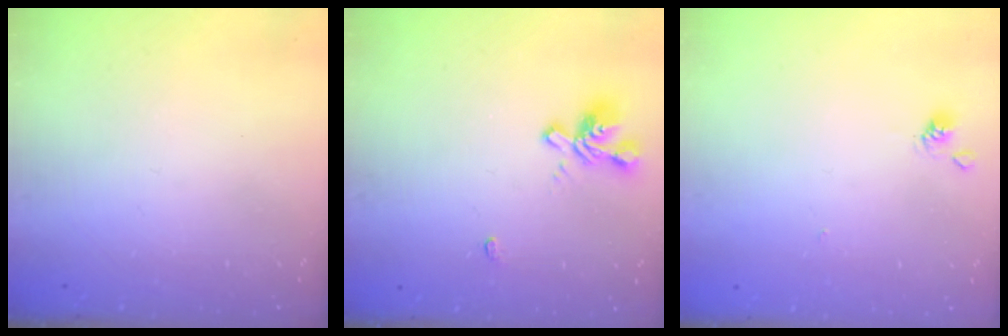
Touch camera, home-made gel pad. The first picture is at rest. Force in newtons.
{"total": 1.5, "press": 1.0, "slide": 1.1}
{"total": 1.9, "press": 1.9, "slide": 0.2}